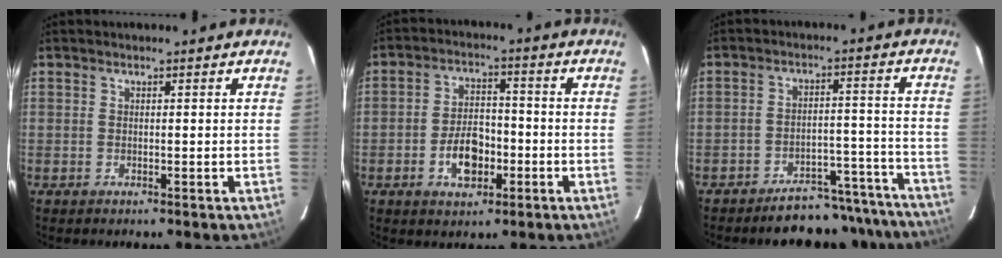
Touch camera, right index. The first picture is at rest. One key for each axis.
{"total": 8.1, "fx": -3.0, "fy": 4.9, "fz": 5.6, "tx": -0.109, "ty": 0.015, "tz": -0.042}
{"total": 15.6, "fx": -14.6, "fy": 4.5, "fz": 3.2, "tx": -0.047, "ty": 0.046, "tz": -0.174}